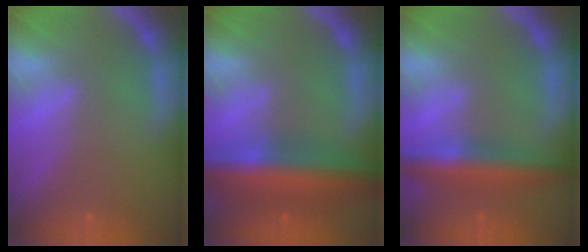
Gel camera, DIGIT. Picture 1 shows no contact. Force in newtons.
{"total": 10.0}
{"total": 6.0}